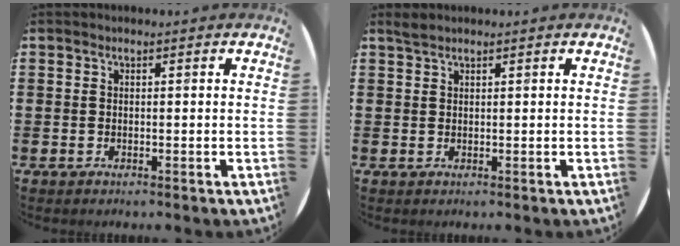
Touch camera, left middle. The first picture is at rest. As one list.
[{"total": 1.0, "force": [1.0, 0.1, 0.4], "torque": [-0.008, 0.003, 0.018]}]